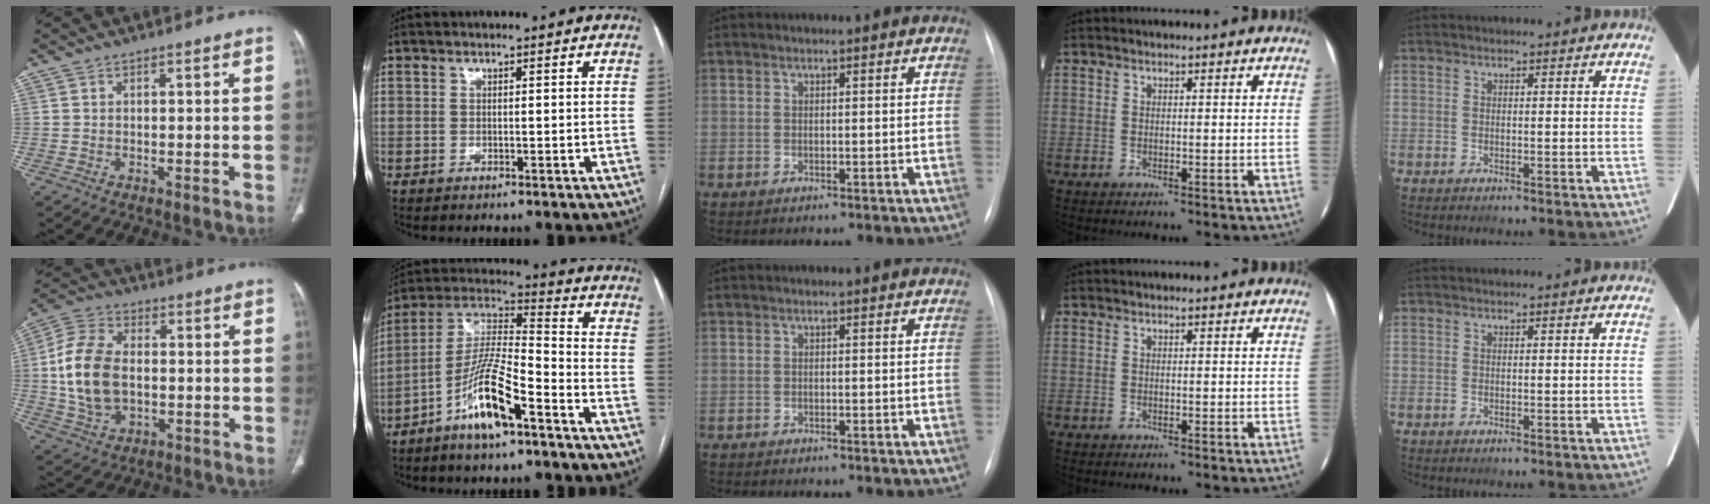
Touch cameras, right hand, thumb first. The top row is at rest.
{"thumb": {"total": 14.3, "force": [-0.2, 9.2, 10.9], "torque": [-0.211, 0.013, -0.001]}, "index": {"total": 12.5, "force": [-6.9, 1.9, 10.3], "torque": [-0.206, -0.002, -0.133]}, "middle": {"total": 1.4, "force": [-1.2, 0.2, 0.5], "torque": [-0.007, -0.003, -0.016]}}